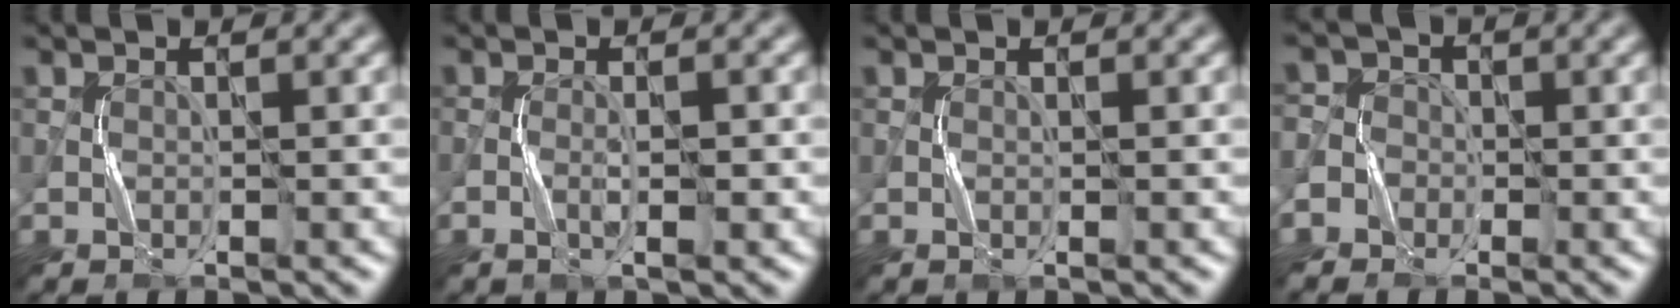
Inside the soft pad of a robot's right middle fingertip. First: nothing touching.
{"total": 1.2, "force": [-0.3, 0.1, 1.1], "torque": [-0.024, -0.001, -0.010]}
{"total": 0.0}
{"total": 3.4, "force": [-1.9, 2.7, 0.4], "torque": [0.007, 0.002, -0.049]}